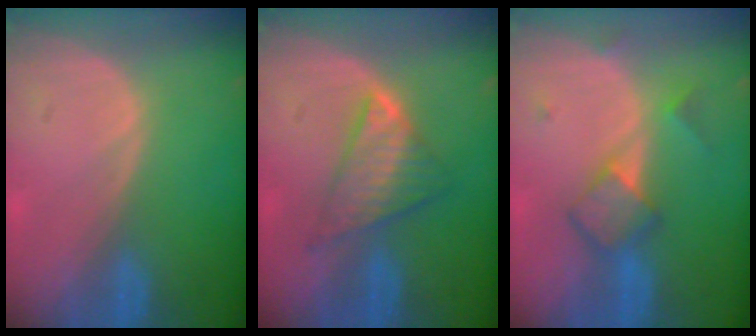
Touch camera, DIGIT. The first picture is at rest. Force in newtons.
{"total": 5.8, "press": 5.7, "slide": 1.1}
{"total": 5.0, "press": 5.0, "slide": 0.3}